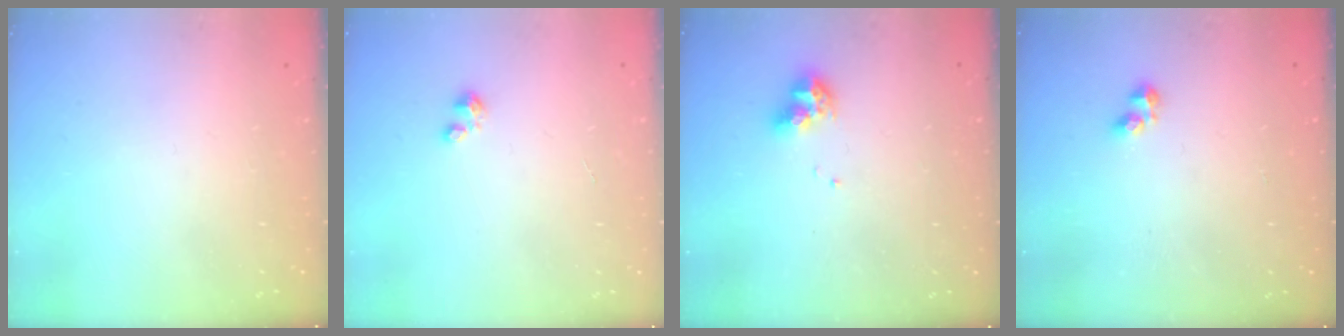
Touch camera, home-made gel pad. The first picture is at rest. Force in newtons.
{"total": 1.6, "press": 1.6, "slide": 0.2}
{"total": 8.9, "press": 8.9, "slide": 1.0}
{"total": 2.3, "press": 2.3, "slide": 0.5}